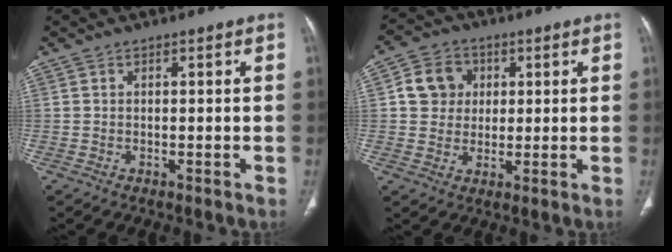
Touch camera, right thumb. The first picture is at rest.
{"total": 7.6, "force": [1.6, 6.8, 2.9], "torque": [-0.023, 0.000, 0.023]}